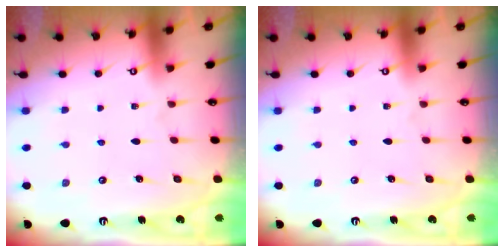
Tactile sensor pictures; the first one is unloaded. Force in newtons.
{"total": 0.0}